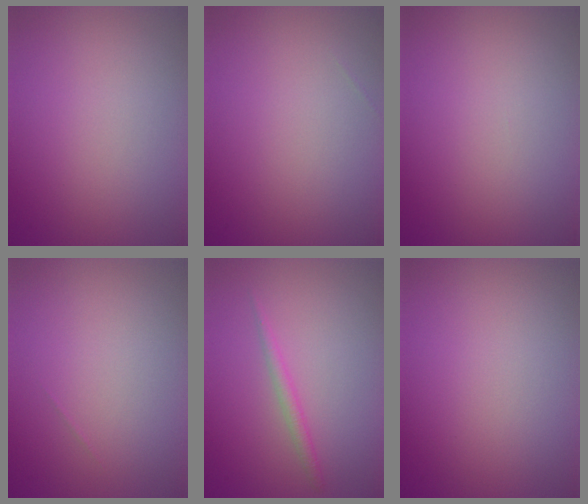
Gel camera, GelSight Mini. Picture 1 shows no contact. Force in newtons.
{"total": 0.0}
{"total": 0.0}
{"total": 0.0}
{"total": 1.2, "press": 1.2, "slide": 0.0}
{"total": 0.0}